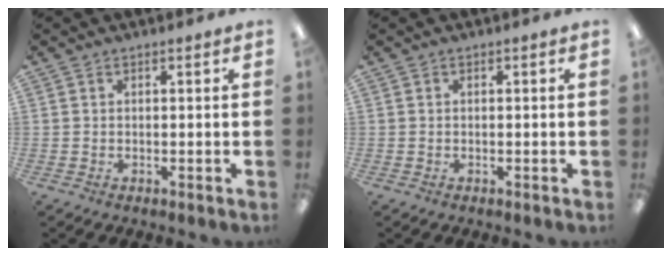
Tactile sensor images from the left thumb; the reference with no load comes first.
{"total": 0.0}